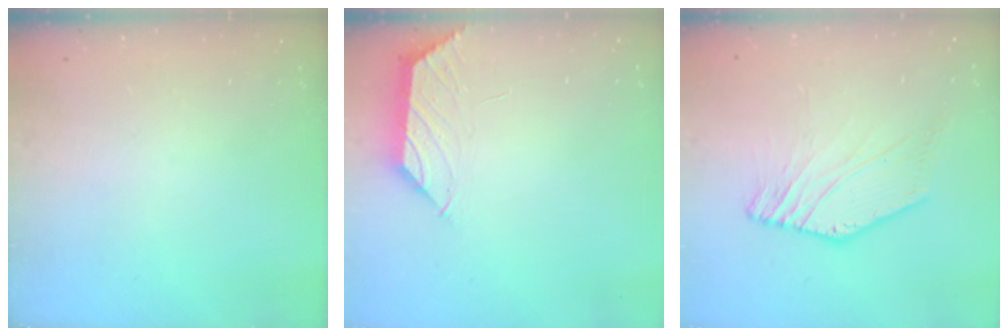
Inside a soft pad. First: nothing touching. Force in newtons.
{"total": 1.1, "press": 1.0, "slide": 0.5}
{"total": 3.7, "press": 3.4, "slide": 1.4}